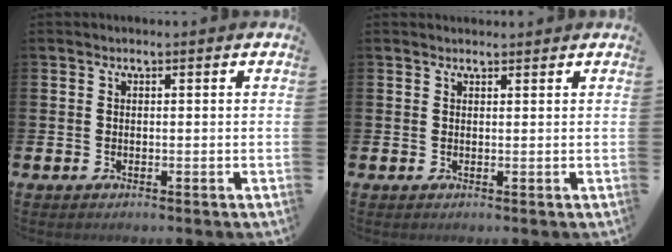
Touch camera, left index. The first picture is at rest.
{"total": 0.9, "force": [0.9, 0.1, 0.0], "torque": [0.008, -0.003, 0.015]}